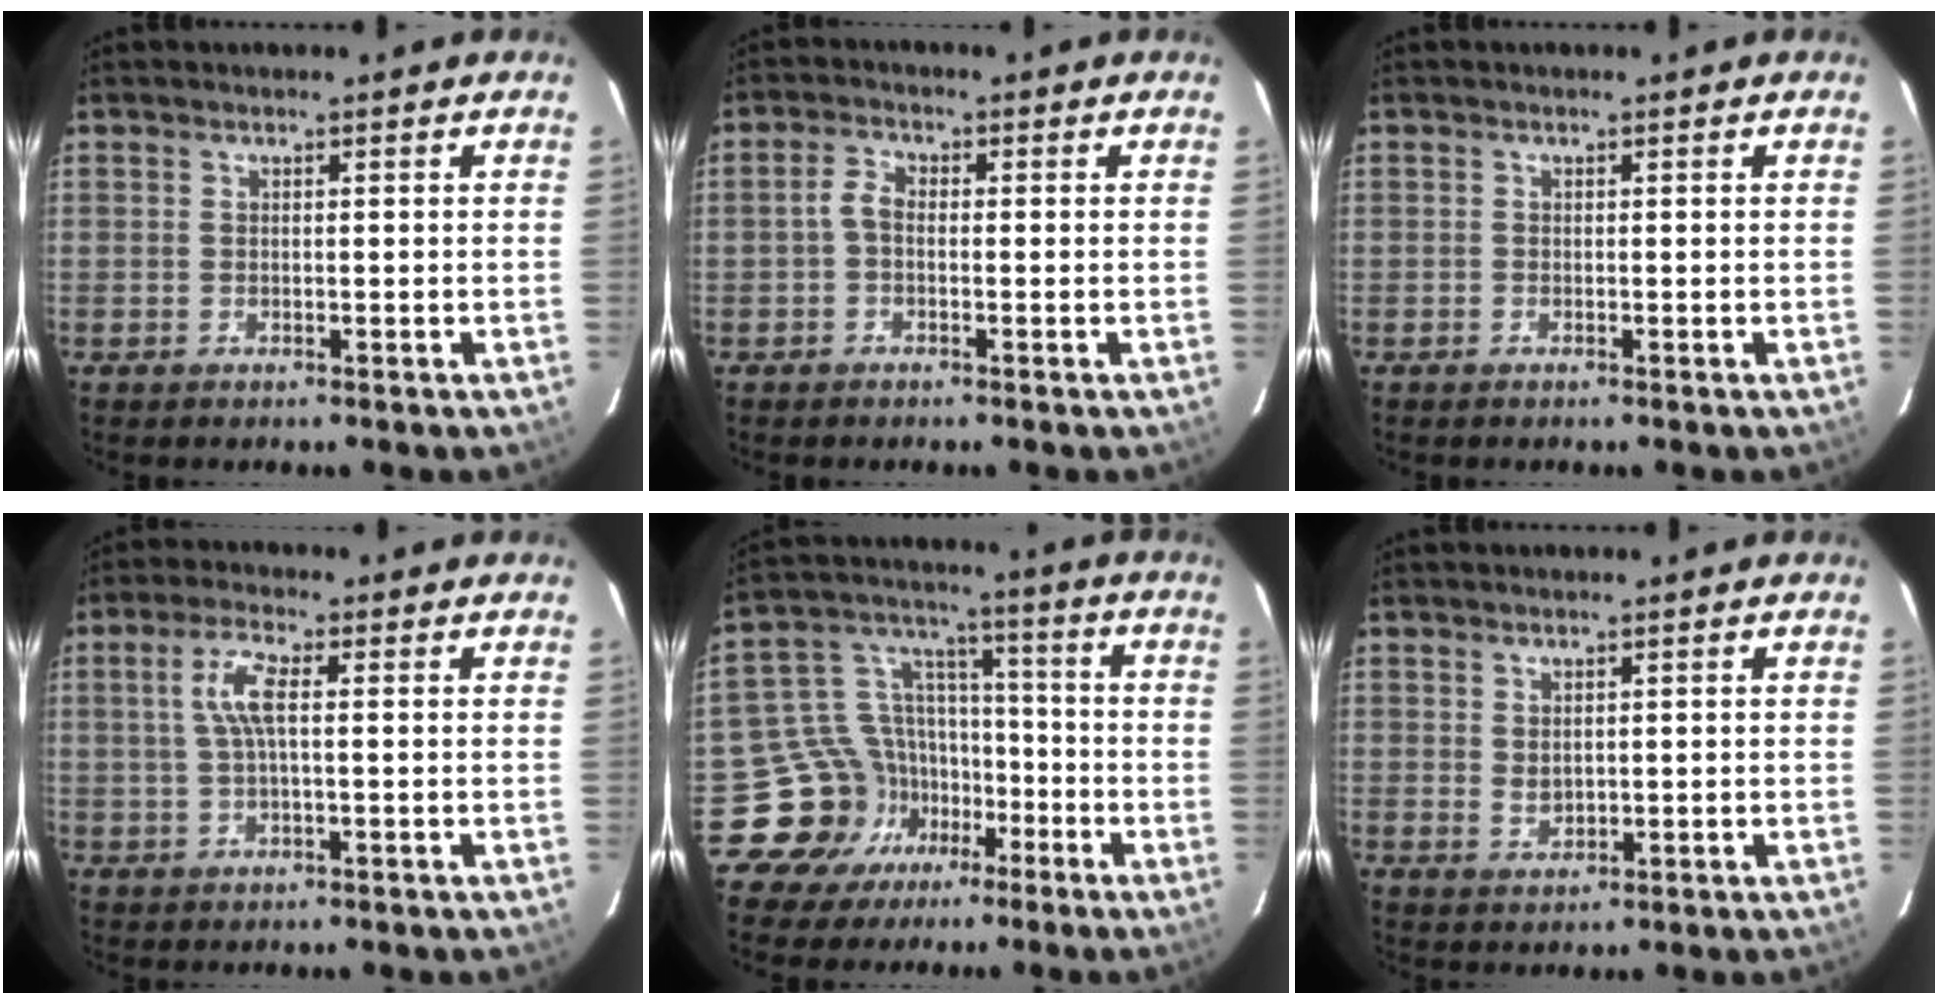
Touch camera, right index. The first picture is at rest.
{"total": 2.2, "force": [-0.8, 1.3, 1.6], "torque": [-0.038, 0.009, -0.018]}
{"total": 0.0}
{"total": 5.2, "force": [0.6, 1.1, 5.0], "torque": [-0.100, 0.007, 0.013]}
{"total": 11.9, "force": [-7.2, 9.5, 0.6], "torque": [-0.021, 0.067, -0.123]}
{"total": 2.1, "force": [0.4, 1.6, 1.3], "torque": [-0.020, -0.001, 0.011]}